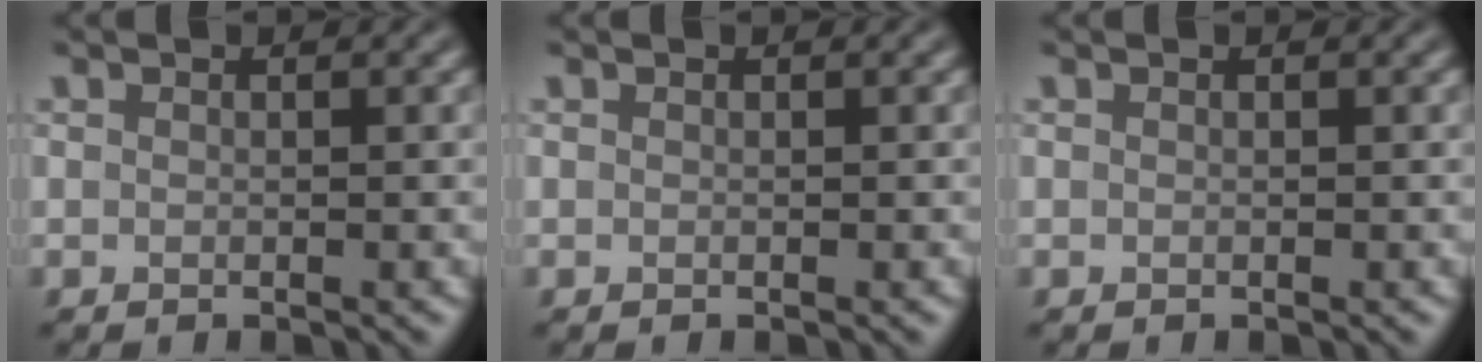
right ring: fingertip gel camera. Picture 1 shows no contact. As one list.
[{"total": 0.0}, {"total": 0.0}]